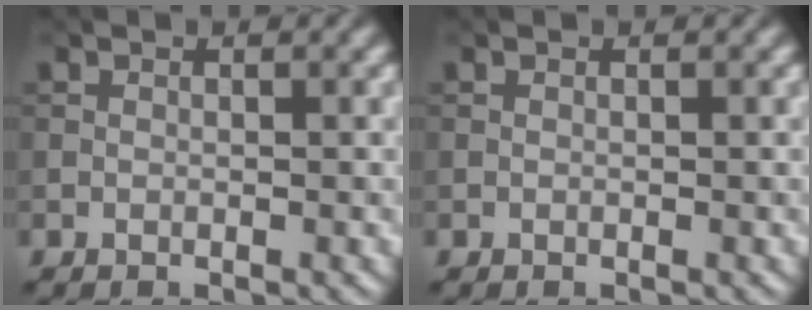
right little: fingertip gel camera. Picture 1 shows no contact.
{"total": 0.0}